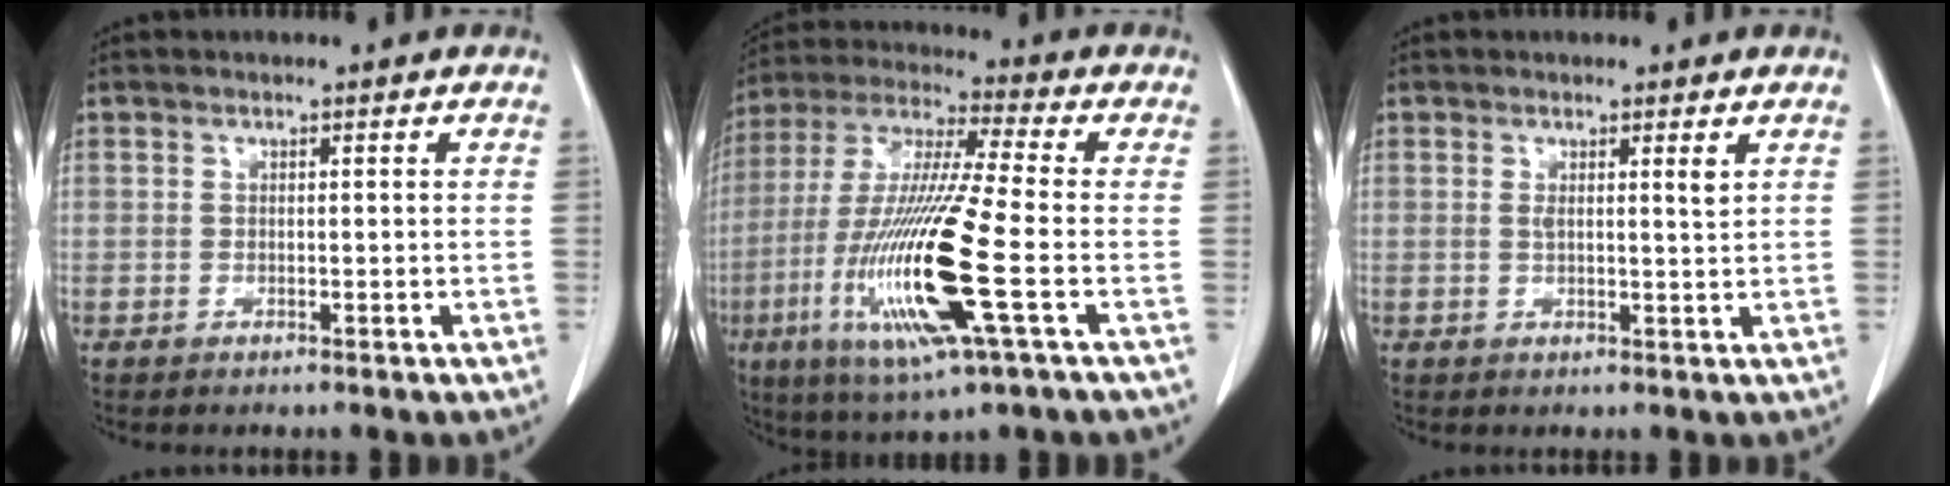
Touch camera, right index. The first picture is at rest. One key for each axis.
{"total": 18.9, "fx": -5.1, "fy": 0.8, "fz": 18.1, "tx": -0.386, "ty": -0.023, "tz": -0.097}
{"total": 2.0, "fx": 0.9, "fy": 0.0, "fz": 1.8, "tx": -0.035, "ty": -0.003, "tz": 0.016}